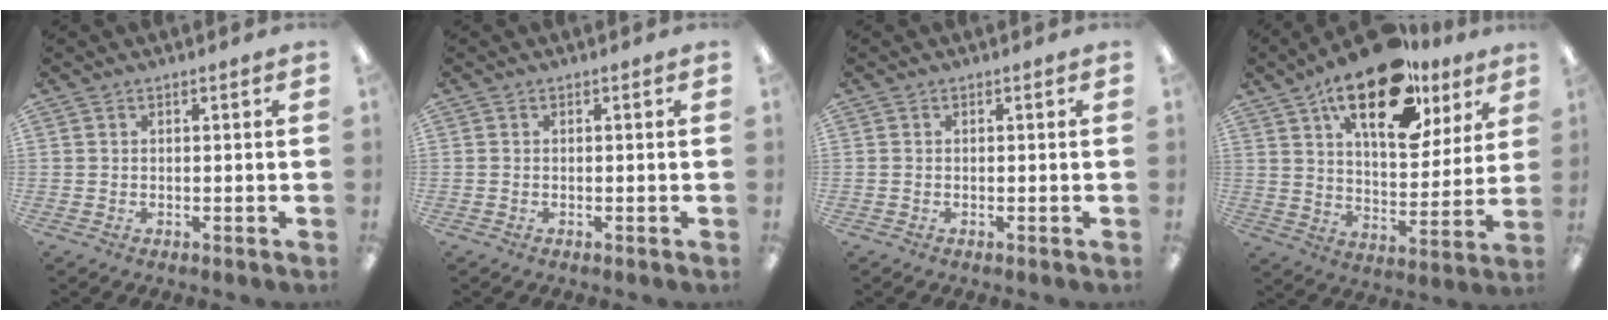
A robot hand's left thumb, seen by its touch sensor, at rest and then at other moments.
{"total": 0.0}
{"total": 0.0}
{"total": 22.7, "force": [14.0, 10.4, 14.4], "torque": [-0.218, -0.067, 0.234]}